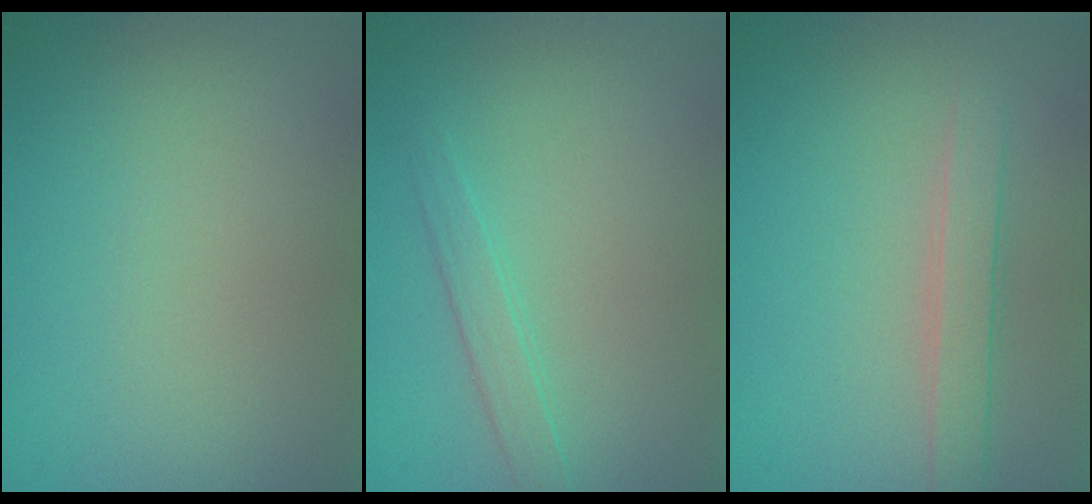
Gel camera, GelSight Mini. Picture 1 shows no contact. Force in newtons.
{"total": 1.5, "press": 1.5, "slide": 0.1}
{"total": 2.1, "press": 2.1, "slide": 0.1}